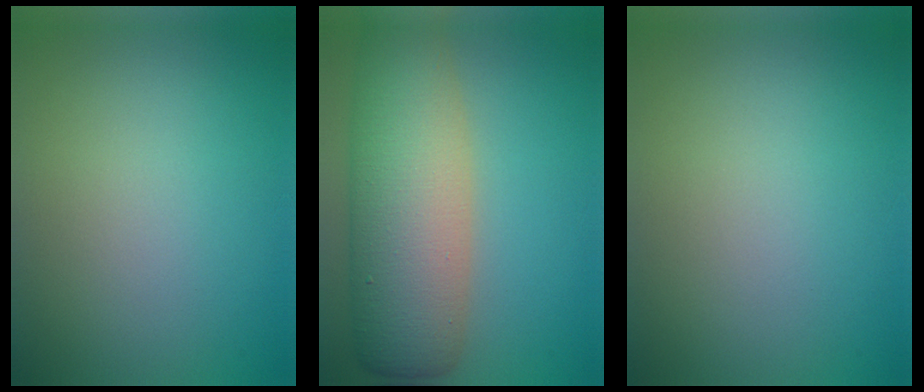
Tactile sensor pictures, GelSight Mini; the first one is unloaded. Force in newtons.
{"total": 11.1, "press": 11.1, "slide": 0.7}
{"total": 0.0}